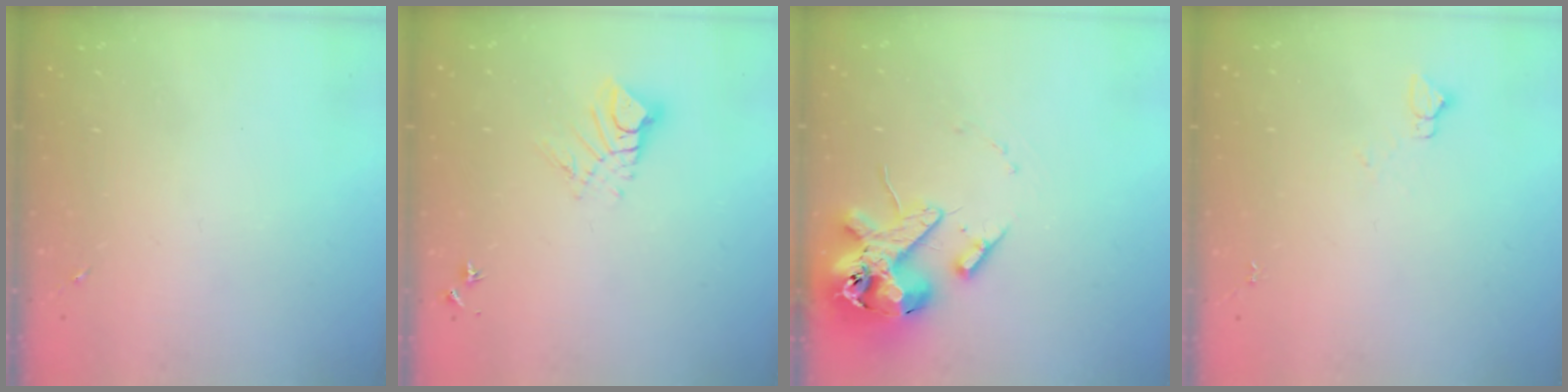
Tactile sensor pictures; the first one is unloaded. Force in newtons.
{"total": 9.1, "press": 9.0, "slide": 1.0}
{"total": 15.6, "press": 15.4, "slide": 2.4}
{"total": 3.1, "press": 3.1, "slide": 0.3}